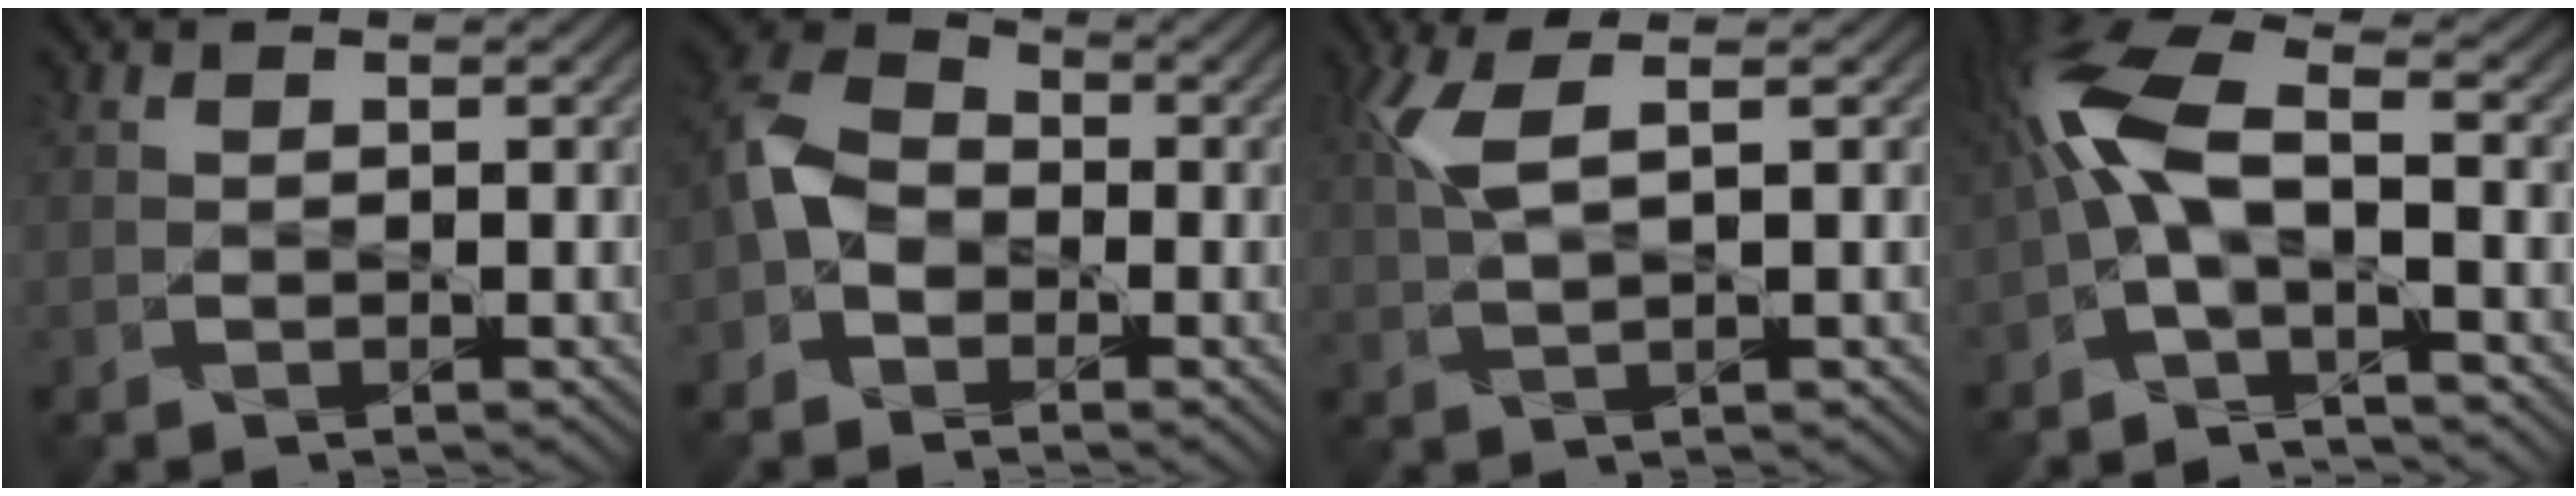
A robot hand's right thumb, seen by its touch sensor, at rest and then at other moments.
{"total": 6.7, "force": [-2.5, 4.7, 4.1], "torque": [-0.114, 0.004, -0.068]}
{"total": 4.1, "force": [1.6, 0.1, 3.7], "torque": [-0.103, 0.012, 0.037]}
{"total": 9.5, "force": [-1.9, 2.9, 8.8], "torque": [-0.216, 0.018, -0.052]}